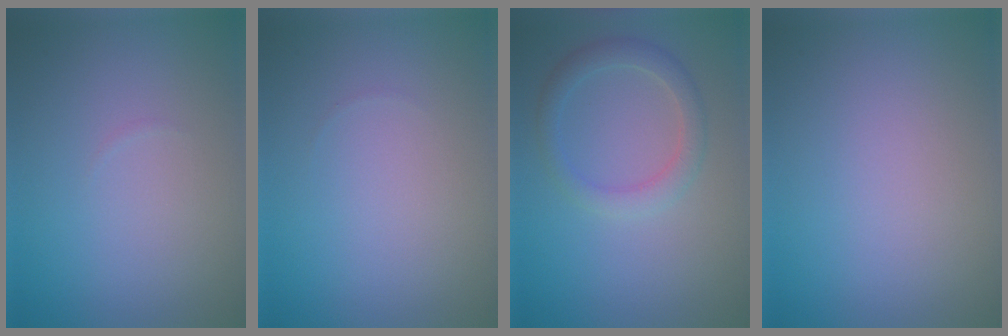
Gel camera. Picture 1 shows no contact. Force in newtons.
{"total": 0.0}
{"total": 2.5, "press": 2.5, "slide": 0.1}
{"total": 0.0}